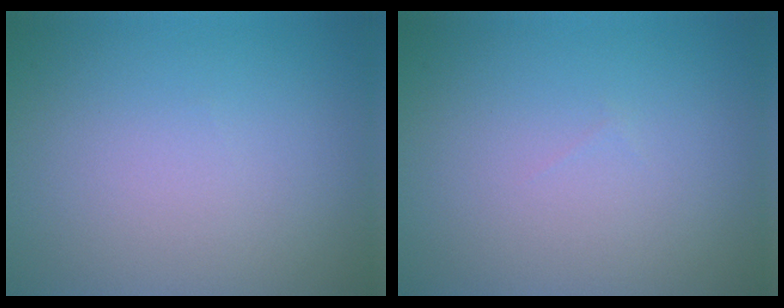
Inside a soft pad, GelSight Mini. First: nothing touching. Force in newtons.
{"total": 0.0}